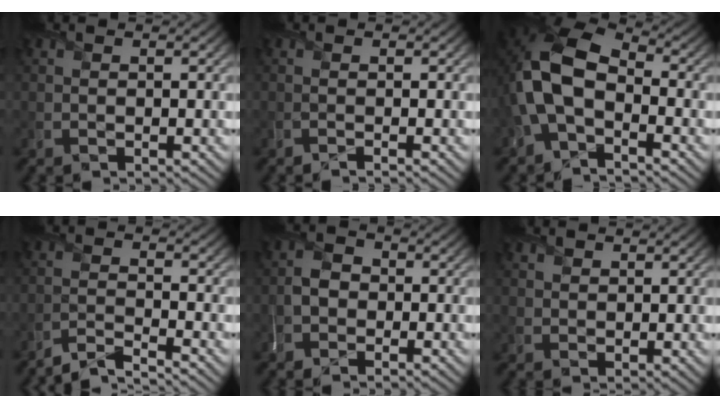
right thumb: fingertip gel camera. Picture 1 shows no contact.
{"total": 0.8, "force": [-0.4, 0.0, 0.7], "torque": [-0.009, 0.000, -0.013]}
{"total": 10.6, "force": [-1.7, 6.5, 8.3], "torque": [-0.191, 0.000, -0.044]}
{"total": 3.8, "force": [-3.4, 0.4, 1.6], "torque": [-0.020, 0.004, -0.080]}
{"total": 2.9, "force": [-0.8, 2.3, 1.6], "torque": [-0.038, 0.005, -0.022]}
{"total": 1.6, "force": [1.1, 1.0, 0.6], "torque": [-0.012, -0.003, 0.024]}